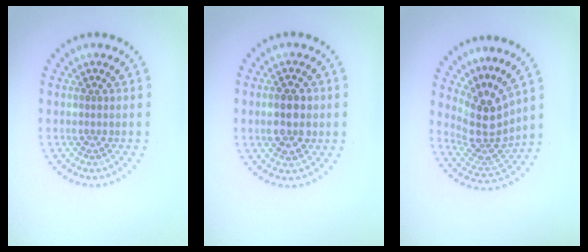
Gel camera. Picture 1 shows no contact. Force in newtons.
{"total": 4.2, "press": 4.2, "slide": 0.1}
{"total": 4.4, "press": 3.4, "slide": 2.9}